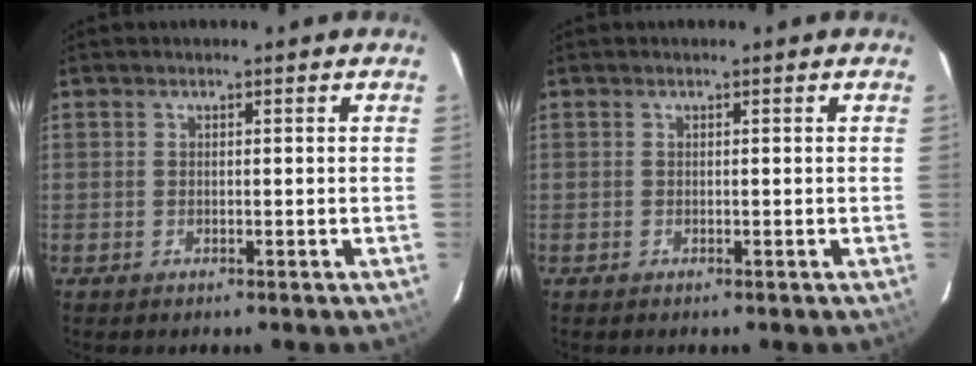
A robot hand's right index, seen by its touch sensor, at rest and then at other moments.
{"total": 0.0}